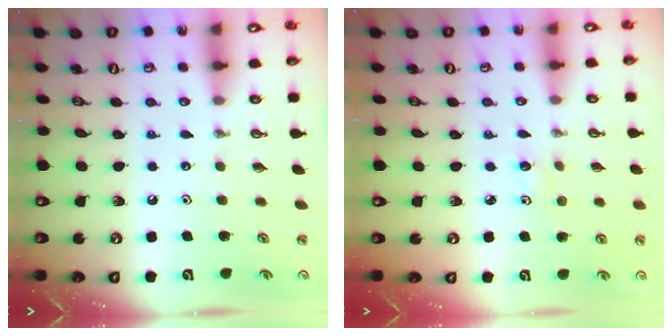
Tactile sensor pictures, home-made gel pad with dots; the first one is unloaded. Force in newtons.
{"total": 4.7, "press": 4.6, "slide": 0.9}